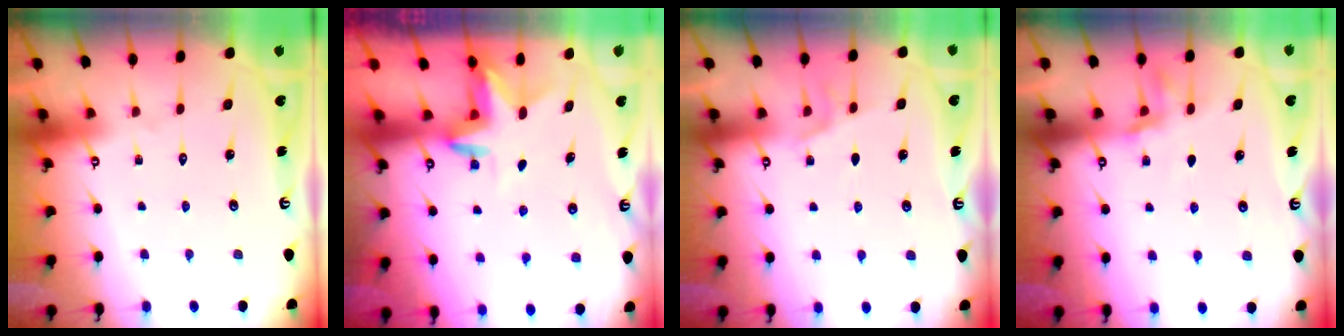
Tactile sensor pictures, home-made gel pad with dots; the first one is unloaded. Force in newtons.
{"total": 3.3, "press": 3.3, "slide": 0.3}
{"total": 4.1, "press": 3.8, "slide": 1.5}
{"total": 6.0, "press": 5.8, "slide": 1.3}